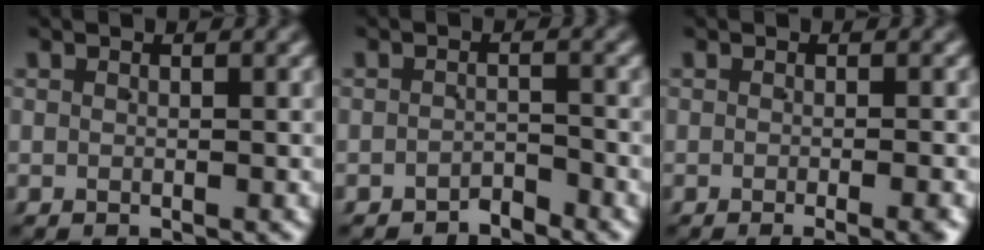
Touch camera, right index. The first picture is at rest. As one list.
[{"total": 1.9, "force": [-1.9, 0.5, 0.0], "torque": [0.012, -0.001, -0.036]}, {"total": 2.4, "force": [-1.4, 0.2, 1.9], "torque": [-0.012, 0.004, -0.025]}]